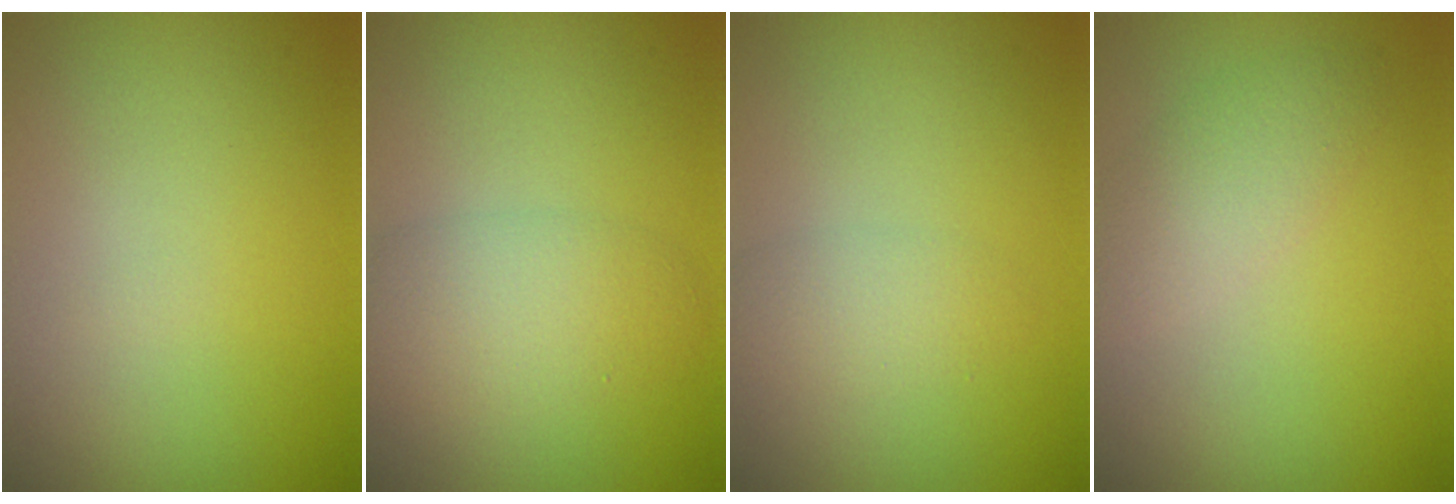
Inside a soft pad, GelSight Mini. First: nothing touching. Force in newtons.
{"total": 4.0, "press": 4.0, "slide": 0.2}
{"total": 1.9, "press": 1.9, "slide": 0.1}
{"total": 2.9, "press": 2.9, "slide": 0.1}